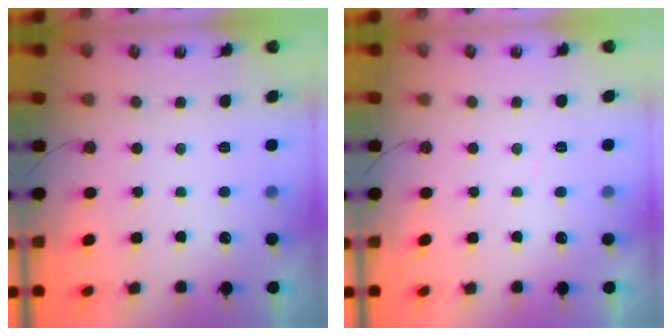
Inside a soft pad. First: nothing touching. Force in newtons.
{"total": 4.2, "press": 4.1, "slide": 0.6}